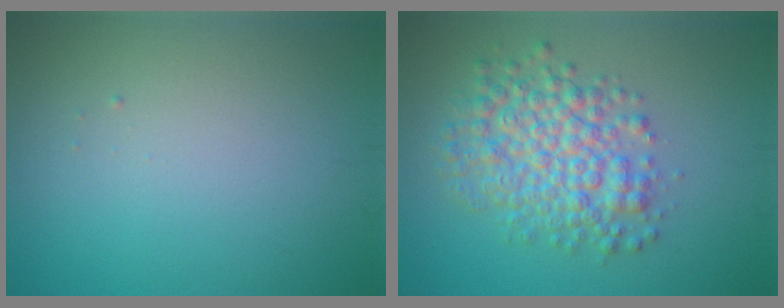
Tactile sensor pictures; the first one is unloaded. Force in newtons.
{"total": 5.7, "press": 5.7, "slide": 0.1}